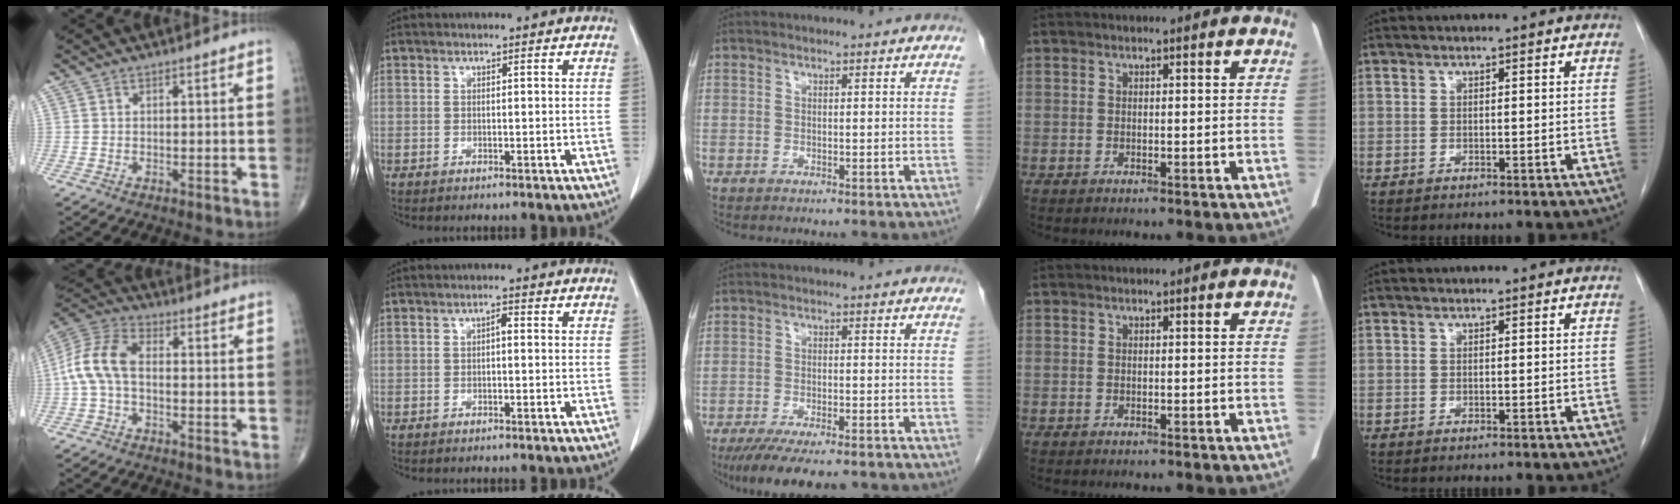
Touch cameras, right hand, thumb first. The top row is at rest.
{"thumb": {"total": 9.7, "force": [-0.9, 5.6, 7.9], "torque": [-0.168, 0.030, -0.028]}, "index": {"total": 1.2, "force": [0.0, 0.5, 1.1], "torque": [-0.018, 0.004, -0.001]}, "middle": {"total": 11.7, "force": [-9.4, 2.6, 6.4], "torque": [-0.095, -0.018, -0.138]}}